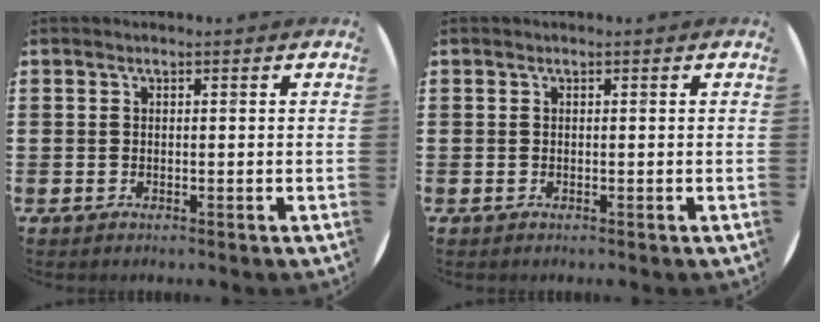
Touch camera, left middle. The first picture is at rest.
{"total": 0.0}